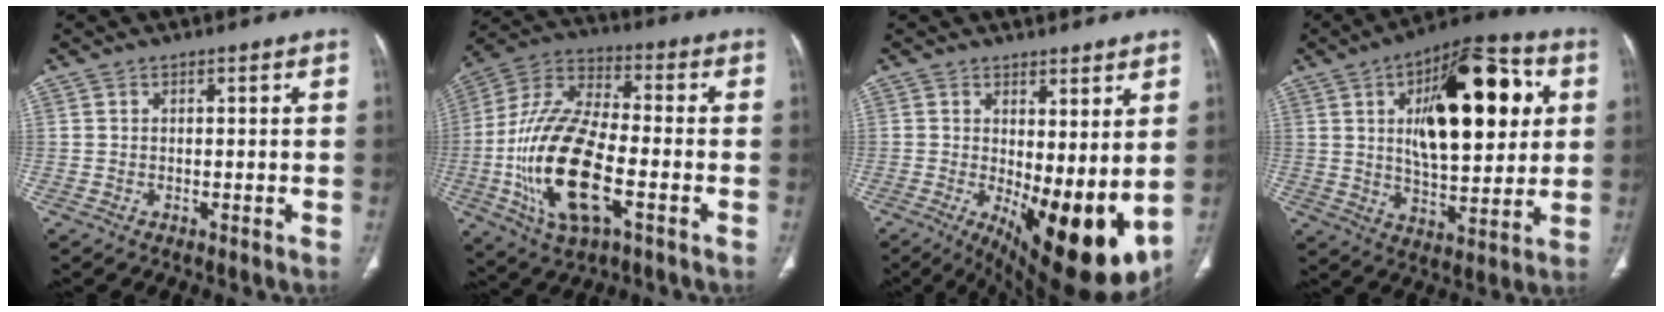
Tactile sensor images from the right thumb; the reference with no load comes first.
{"total": 21.2, "force": [-5.3, 9.2, 18.3], "torque": [-0.369, 0.018, -0.093]}
{"total": 16.4, "force": [-0.8, 6.5, 15.1], "torque": [-0.220, -0.036, 0.011]}
{"total": 23.9, "force": [5.9, 10.8, 20.5], "torque": [-0.269, -0.003, 0.086]}